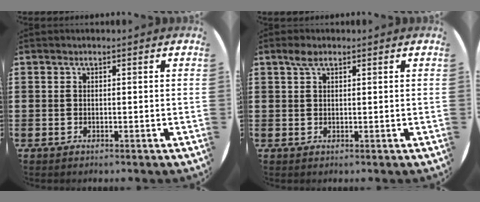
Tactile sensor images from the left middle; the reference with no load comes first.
{"total": 1.7, "force": [1.1, 0.8, 1.1], "torque": [-0.025, 0.005, 0.019]}